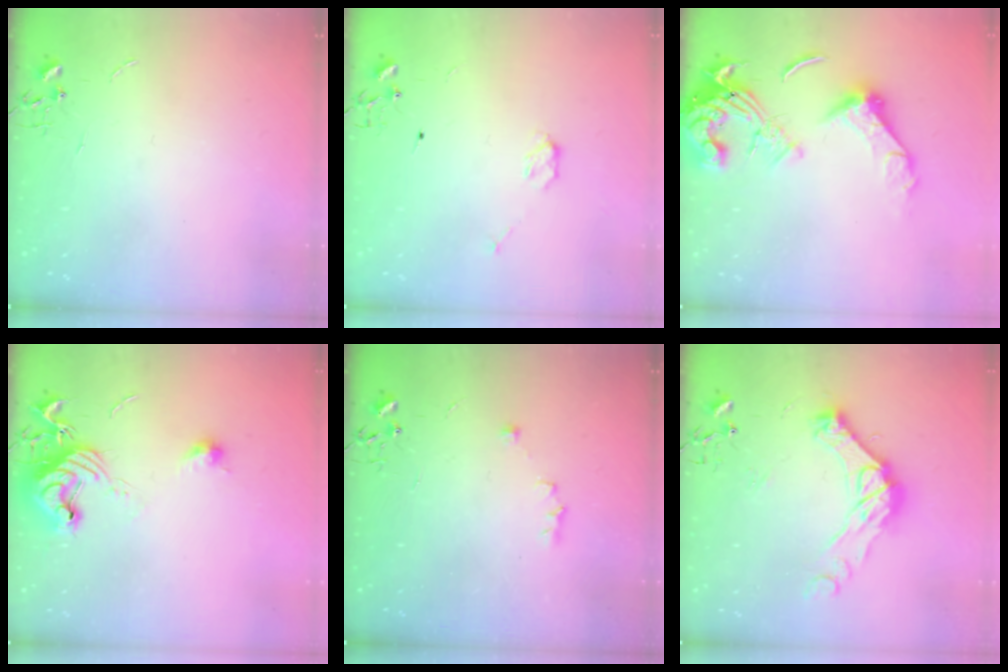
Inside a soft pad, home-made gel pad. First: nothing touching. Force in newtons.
{"total": 4.0, "press": 3.9, "slide": 0.3}
{"total": 15.8, "press": 15.7, "slide": 1.9}
{"total": 13.7, "press": 13.7, "slide": 0.9}
{"total": 5.2, "press": 5.1, "slide": 1.0}
{"total": 15.9, "press": 15.9, "slide": 1.2}